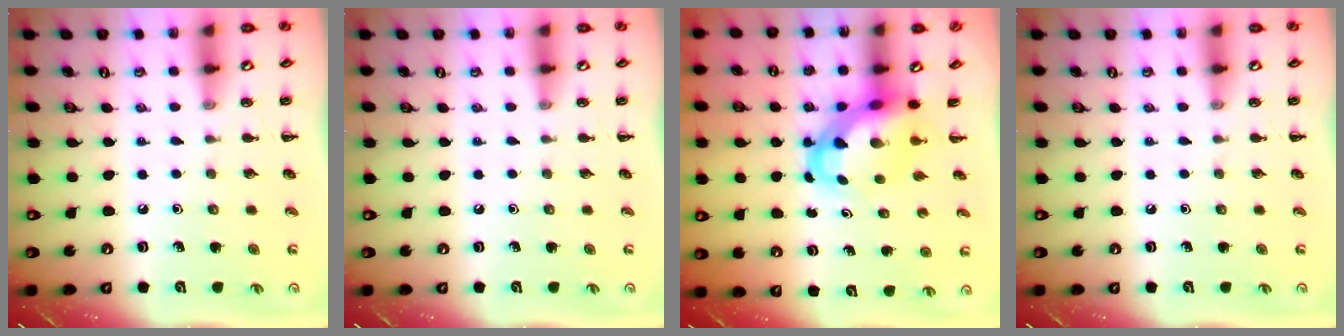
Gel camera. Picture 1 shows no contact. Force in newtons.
{"total": 0.0}
{"total": 5.2, "press": 5.0, "slide": 1.4}
{"total": 0.0}